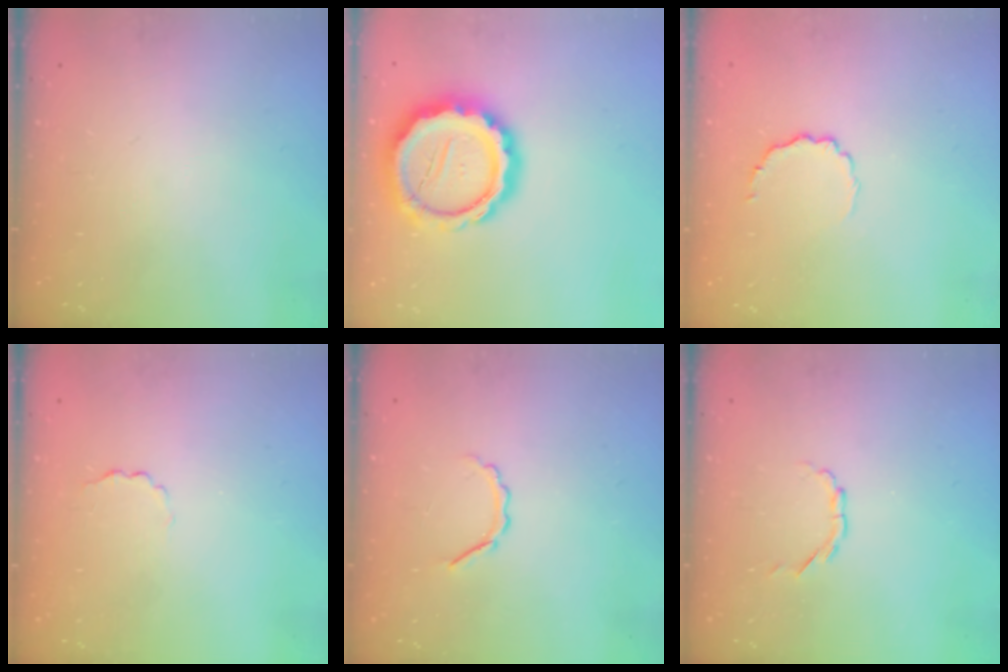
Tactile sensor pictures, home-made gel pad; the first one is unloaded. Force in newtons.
{"total": 19.3, "press": 19.0, "slide": 3.3}
{"total": 4.9, "press": 4.7, "slide": 1.5}
{"total": 1.5, "press": 1.4, "slide": 0.5}
{"total": 4.0, "press": 3.9, "slide": 1.0}
{"total": 2.6, "press": 2.5, "slide": 0.9}